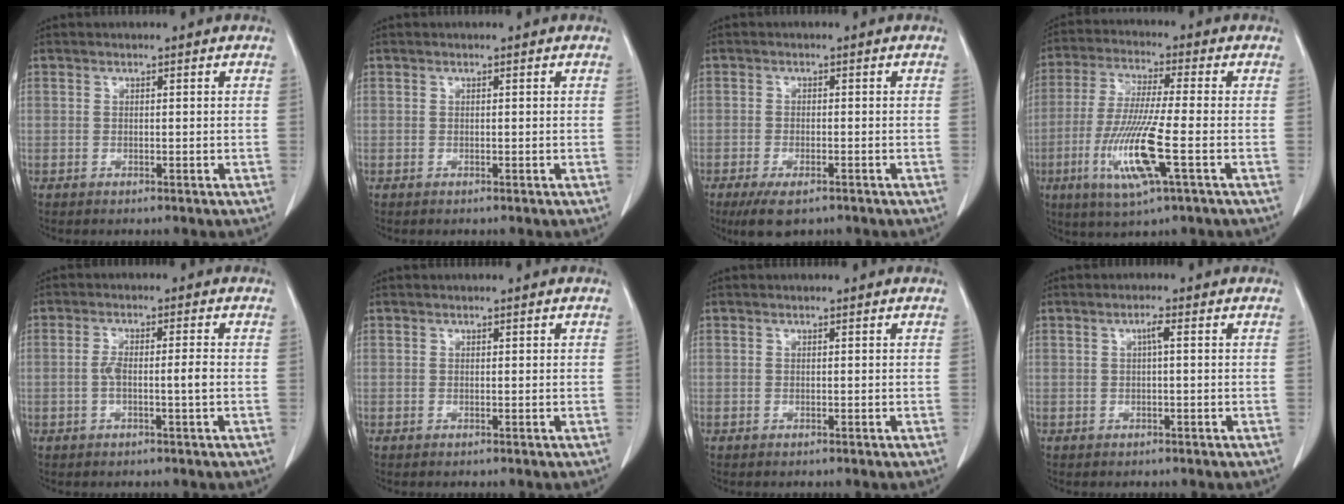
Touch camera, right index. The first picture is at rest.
{"total": 0.0}
{"total": 5.1, "force": [-3.6, 1.7, 3.3], "torque": [-0.059, -0.010, -0.058]}
{"total": 12.3, "force": [-3.8, 0.3, 11.7], "torque": [-0.244, -0.023, -0.075]}
{"total": 4.0, "force": [-0.7, 0.4, 3.9], "torque": [-0.080, 0.007, -0.010]}
{"total": 0.0}
{"total": 0.0}
{"total": 1.4, "force": [0.3, 0.1, 1.4], "torque": [-0.028, 0.003, 0.003]}